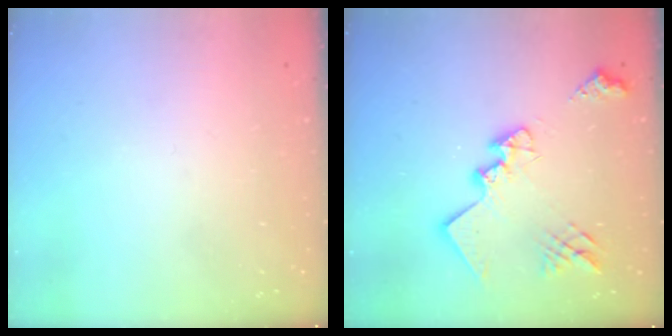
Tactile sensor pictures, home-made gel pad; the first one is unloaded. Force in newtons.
{"total": 19.6, "press": 19.6, "slide": 0.8}